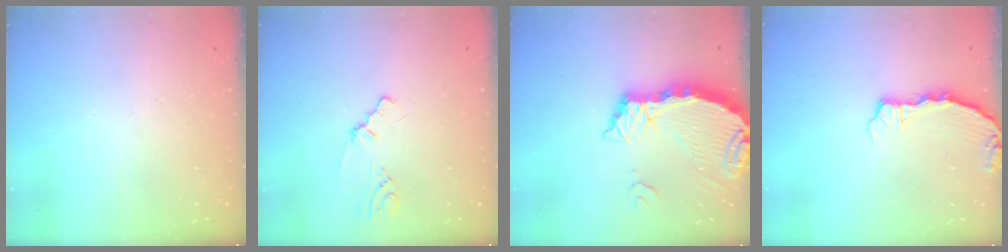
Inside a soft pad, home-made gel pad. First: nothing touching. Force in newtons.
{"total": 0.7, "press": 0.7, "slide": 0.3}
{"total": 8.0, "press": 7.9, "slide": 0.8}
{"total": 2.6, "press": 2.5, "slide": 0.3}